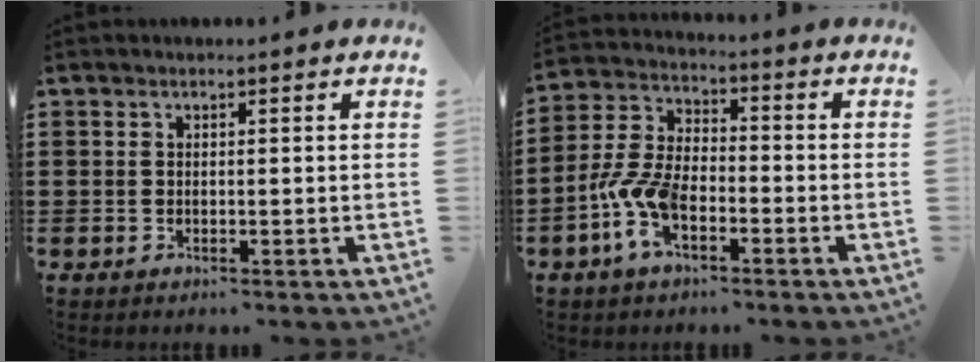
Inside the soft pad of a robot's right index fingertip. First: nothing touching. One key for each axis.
{"total": 8.5, "fx": -3.7, "fy": 4.3, "fz": 6.4, "tx": -0.170, "ty": -0.008, "tz": -0.077}